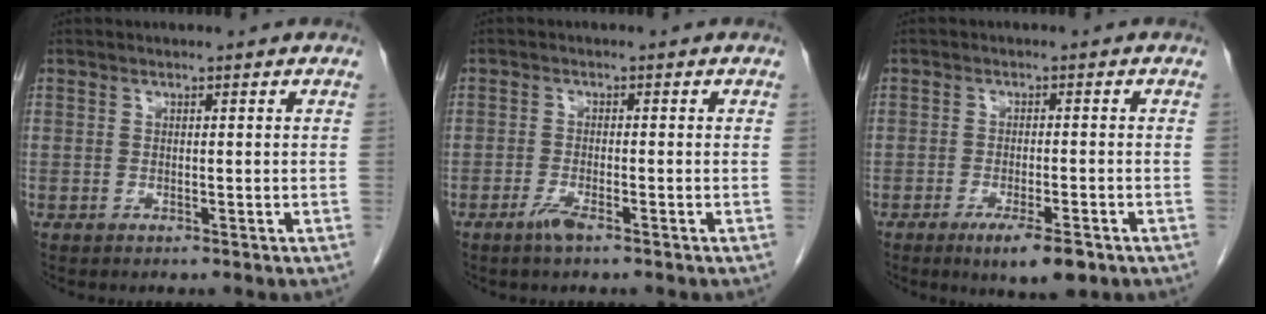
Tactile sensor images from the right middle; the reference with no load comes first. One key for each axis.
{"total": 2.3, "fx": -1.6, "fy": 0.1, "fz": 1.7, "tx": -0.040, "ty": -0.003, "tz": -0.034}
{"total": 6.0, "fx": -3.6, "fy": 1.2, "fz": 4.7, "tx": -0.074, "ty": -0.010, "tz": -0.049}